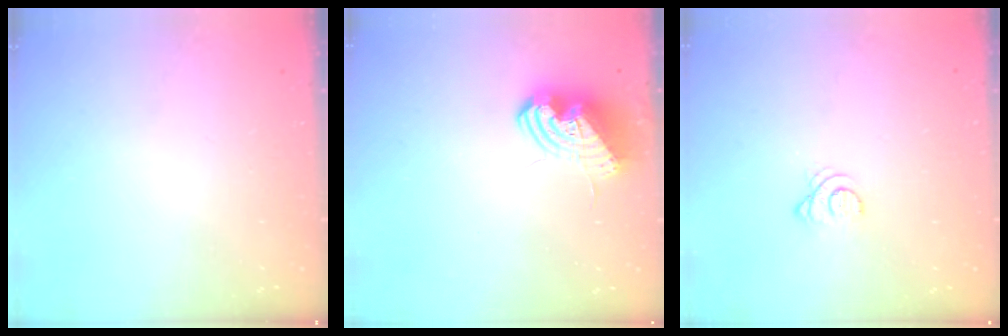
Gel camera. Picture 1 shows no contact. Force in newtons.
{"total": 10.7, "press": 10.6, "slide": 1.5}
{"total": 2.9, "press": 2.9, "slide": 0.4}